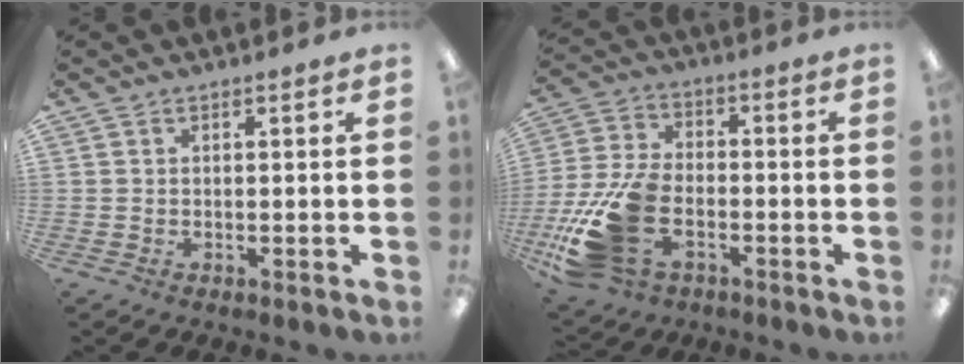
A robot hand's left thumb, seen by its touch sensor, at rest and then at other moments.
{"total": 18.0, "force": [-6.3, 11.5, 12.3], "torque": [-0.253, 0.034, -0.100]}